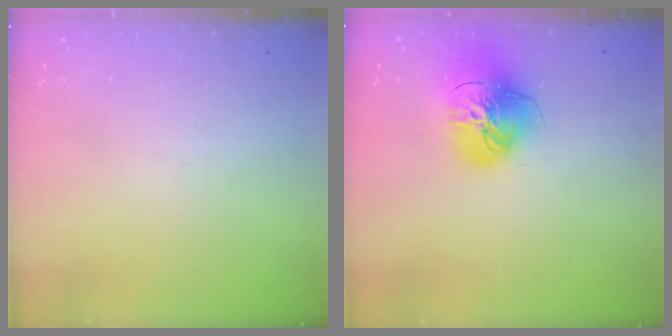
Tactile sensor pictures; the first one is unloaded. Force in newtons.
{"total": 17.6, "press": 17.5, "slide": 1.7}